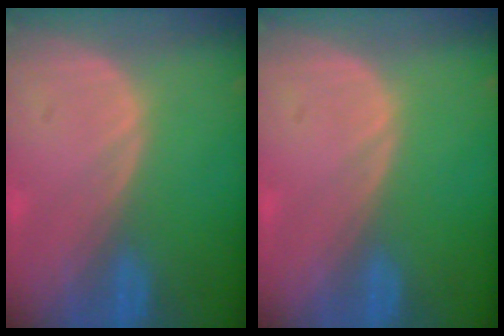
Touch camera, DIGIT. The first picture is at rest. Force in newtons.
{"total": 0.0}